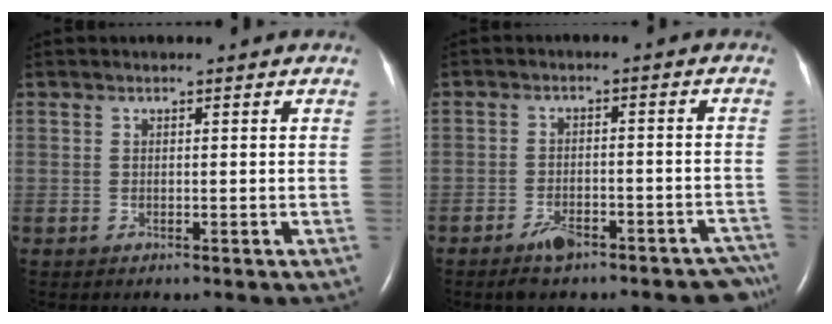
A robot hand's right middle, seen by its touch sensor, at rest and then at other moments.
{"total": 7.6, "force": [-6.1, 2.7, 3.6], "torque": [-0.026, 0.017, -0.091]}